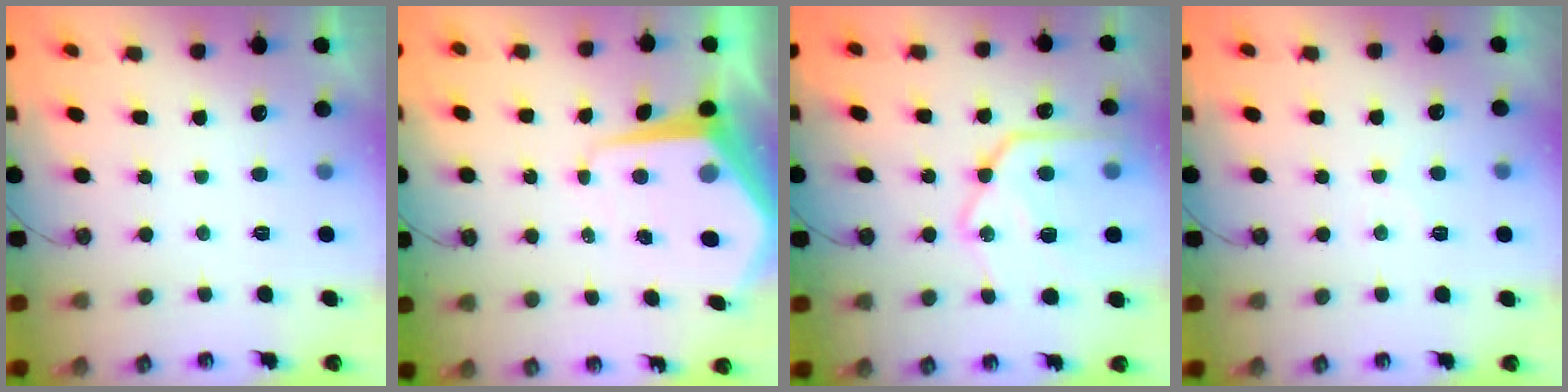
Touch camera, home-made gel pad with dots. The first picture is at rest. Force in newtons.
{"total": 9.3, "press": 9.3, "slide": 0.7}
{"total": 19.4, "press": 19.2, "slide": 2.1}
{"total": 3.6, "press": 3.5, "slide": 0.5}